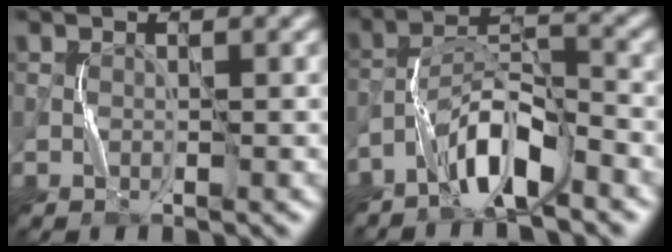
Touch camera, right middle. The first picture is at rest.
{"total": 5.6, "force": [-3.9, 1.4, 3.8], "torque": [-0.071, 0.009, -0.077]}